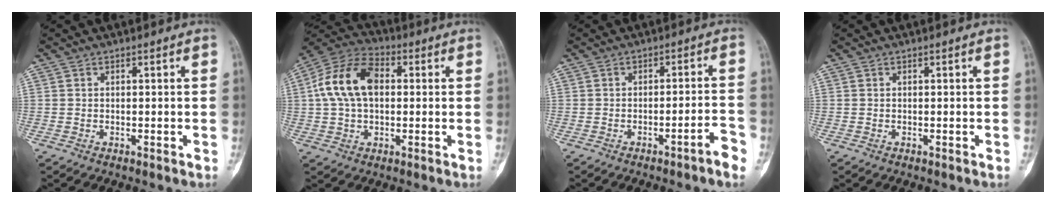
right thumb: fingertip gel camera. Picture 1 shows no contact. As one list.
[{"total": 13.5, "force": [1.7, 8.6, 10.3], "torque": [-0.192, 0.030, 0.023]}, {"total": 4.3, "force": [-2.7, 0.2, 3.4], "torque": [-0.056, 0.024, -0.036]}, {"total": 0.0}]